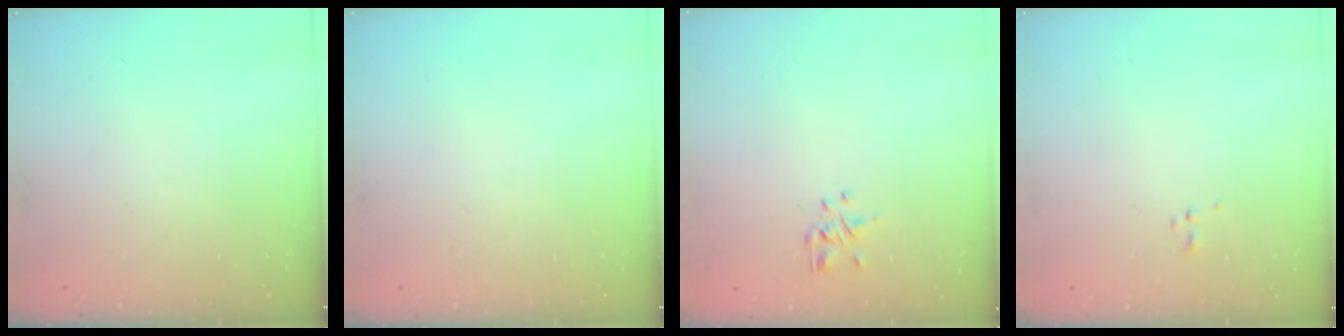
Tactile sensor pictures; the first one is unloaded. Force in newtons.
{"total": 0.0}
{"total": 1.2, "press": 1.1, "slide": 0.5}
{"total": 0.6, "press": 0.6, "slide": 0.1}